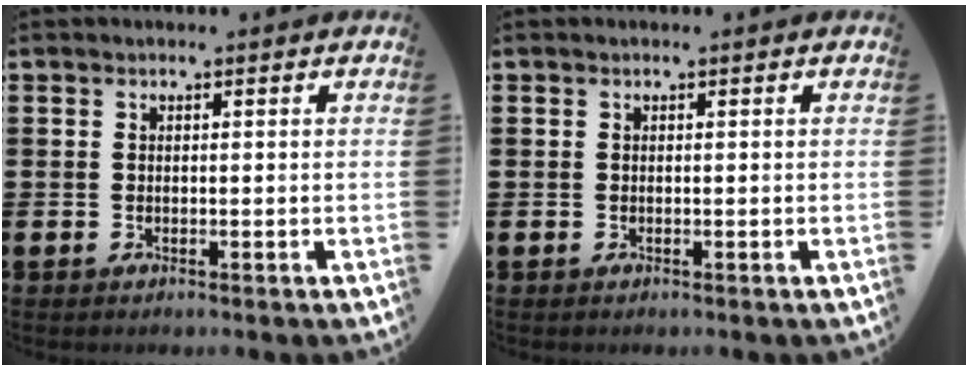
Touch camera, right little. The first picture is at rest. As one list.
[{"total": 0.0}]